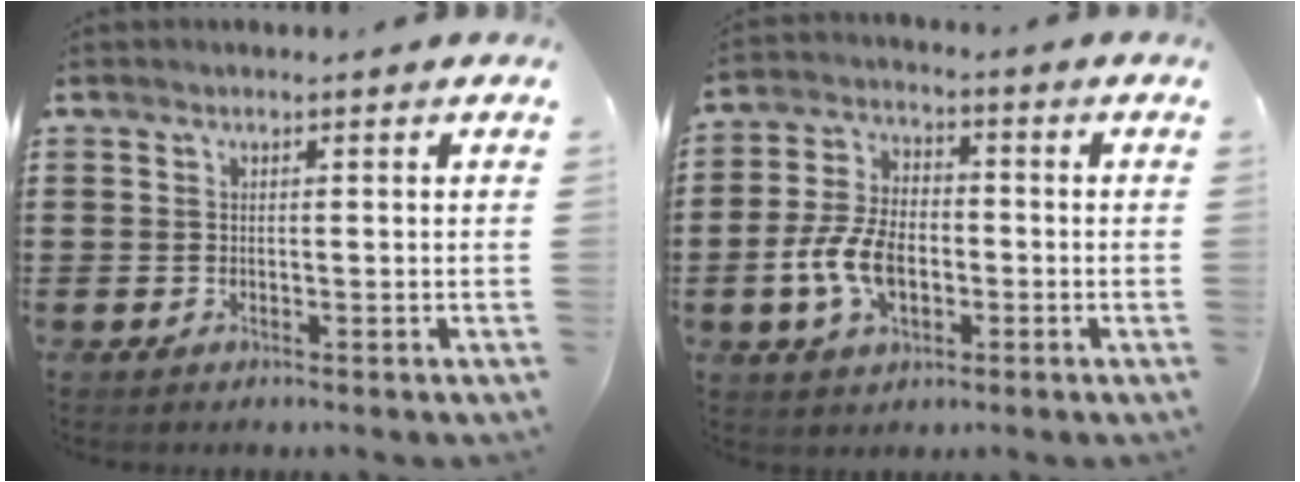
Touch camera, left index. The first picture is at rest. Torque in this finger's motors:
{"motor_torque": [1.63, 0.51, 0.71, 0.18]}